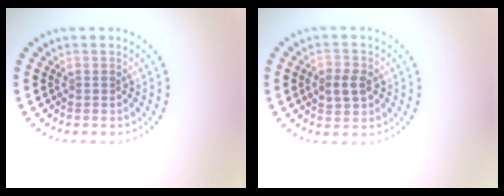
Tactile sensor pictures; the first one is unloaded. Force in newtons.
{"total": 2.5, "press": 2.5, "slide": 0.2}